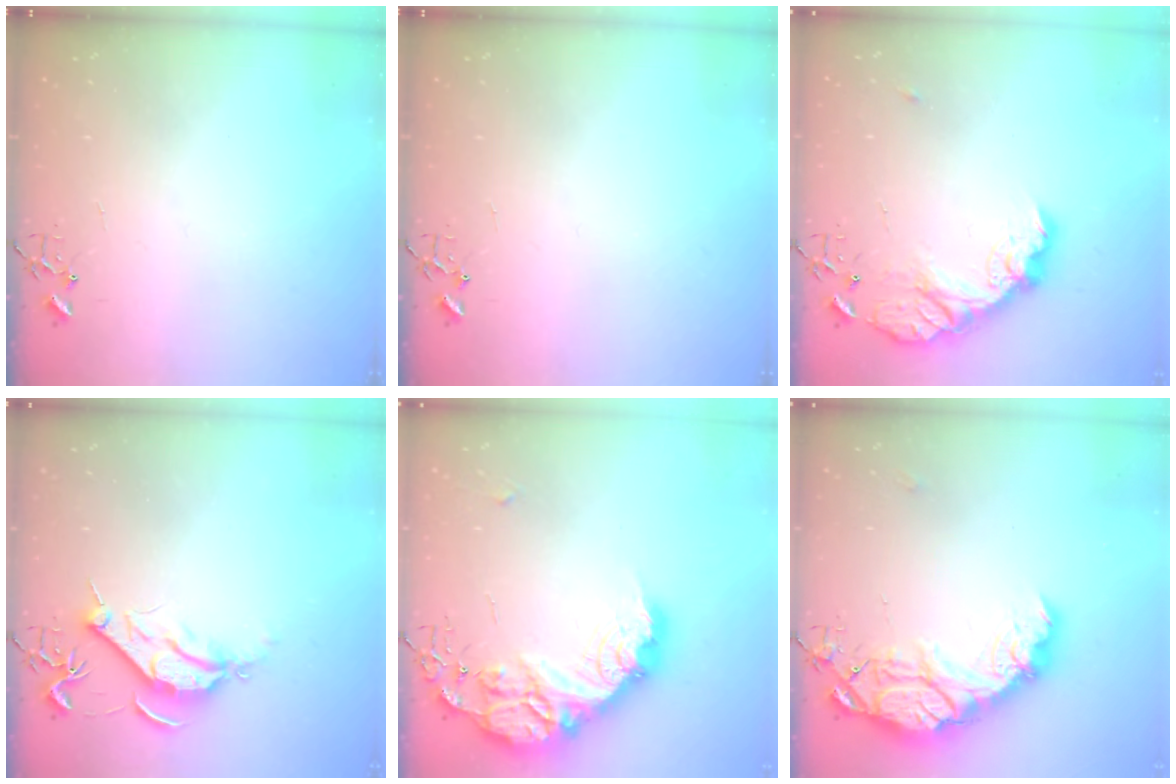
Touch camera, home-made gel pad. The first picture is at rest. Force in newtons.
{"total": 0.0}
{"total": 15.7, "press": 15.7, "slide": 1.0}
{"total": 9.1, "press": 9.0, "slide": 0.8}
{"total": 24.7, "press": 24.6, "slide": 2.0}
{"total": 19.2, "press": 19.1, "slide": 1.5}